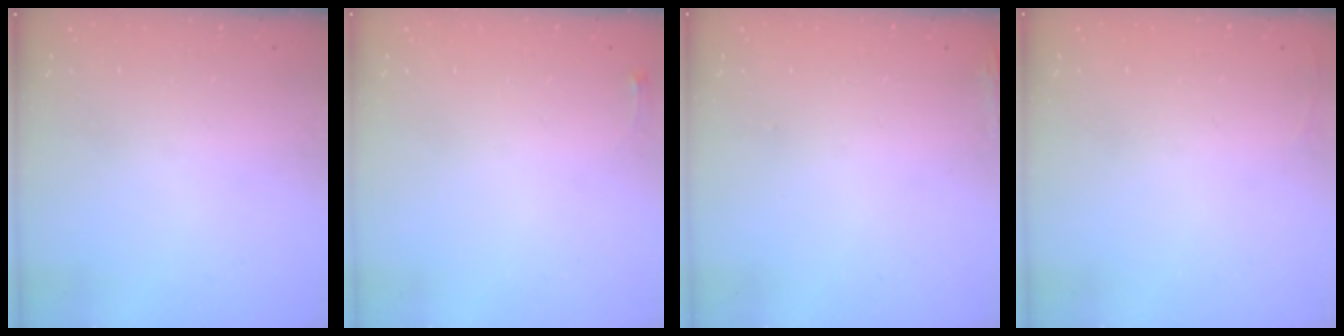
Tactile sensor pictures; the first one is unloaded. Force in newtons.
{"total": 2.6, "press": 2.6, "slide": 0.6}
{"total": 6.3, "press": 5.9, "slide": 2.1}
{"total": 2.7, "press": 2.6, "slide": 1.0}